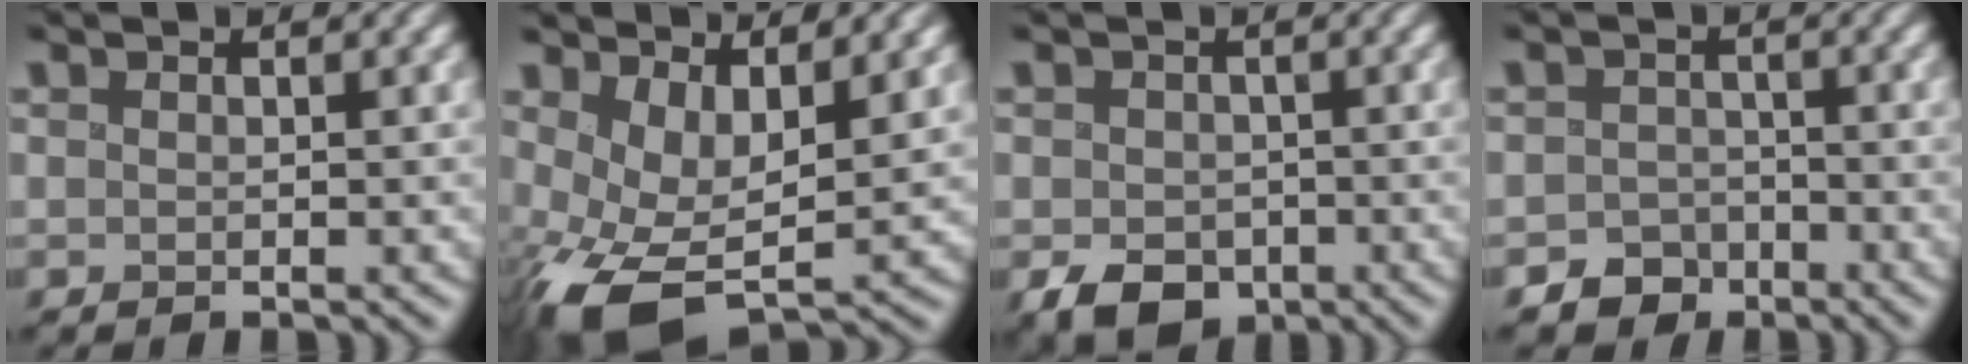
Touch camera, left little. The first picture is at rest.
{"total": 9.6, "force": [-1.5, 5.5, 7.7], "torque": [-0.161, -0.035, -0.015]}
{"total": 4.3, "force": [-1.9, 3.2, 2.2], "torque": [-0.039, -0.009, -0.036]}
{"total": 3.2, "force": [-2.4, 2.1, 0.1], "torque": [0.017, 0.001, -0.044]}